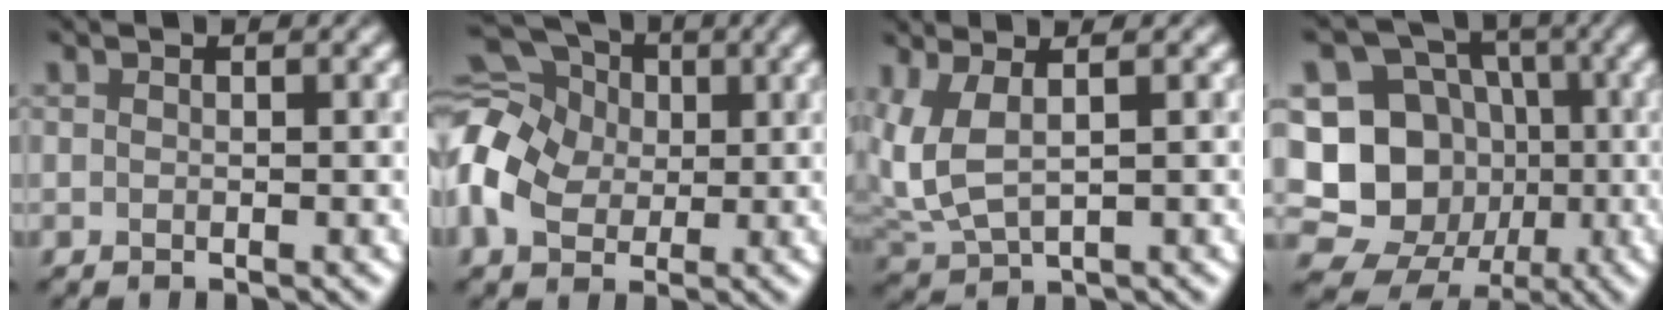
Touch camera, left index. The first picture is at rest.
{"total": 10.8, "force": [1.3, 8.5, 6.6], "torque": [-0.158, 0.018, 0.002]}
{"total": 3.8, "force": [1.1, 1.8, 3.1], "torque": [-0.077, 0.002, 0.033]}
{"total": 13.7, "force": [-1.9, 12.7, 4.7], "torque": [-0.119, 0.014, -0.042]}